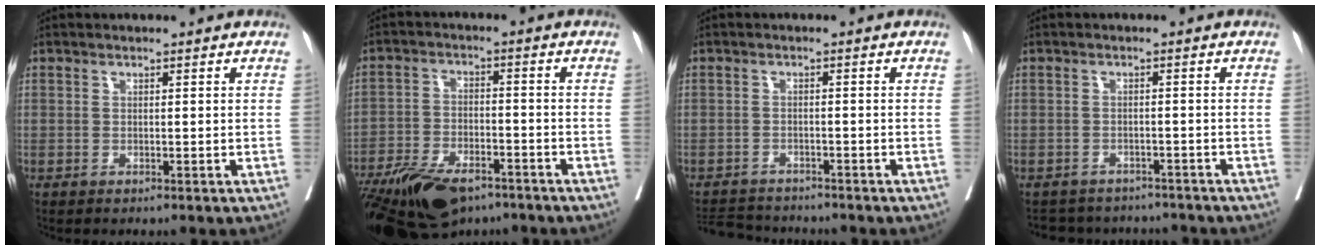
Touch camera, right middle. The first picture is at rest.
{"total": 14.9, "force": [-10.6, 6.1, 8.5], "torque": [-0.167, -0.018, -0.180]}
{"total": 6.4, "force": [-6.2, 0.9, 0.8], "torque": [-0.012, -0.002, -0.100]}
{"total": 8.0, "force": [-7.6, 2.7, 0.7], "torque": [-0.008, 0.015, -0.092]}